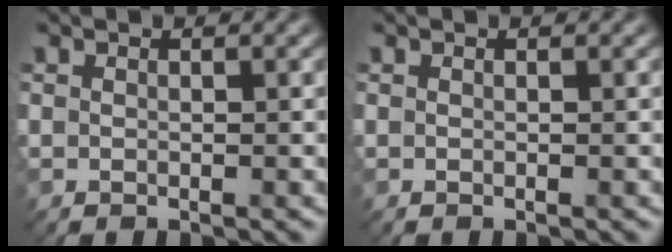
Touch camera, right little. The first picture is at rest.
{"total": 0.0}